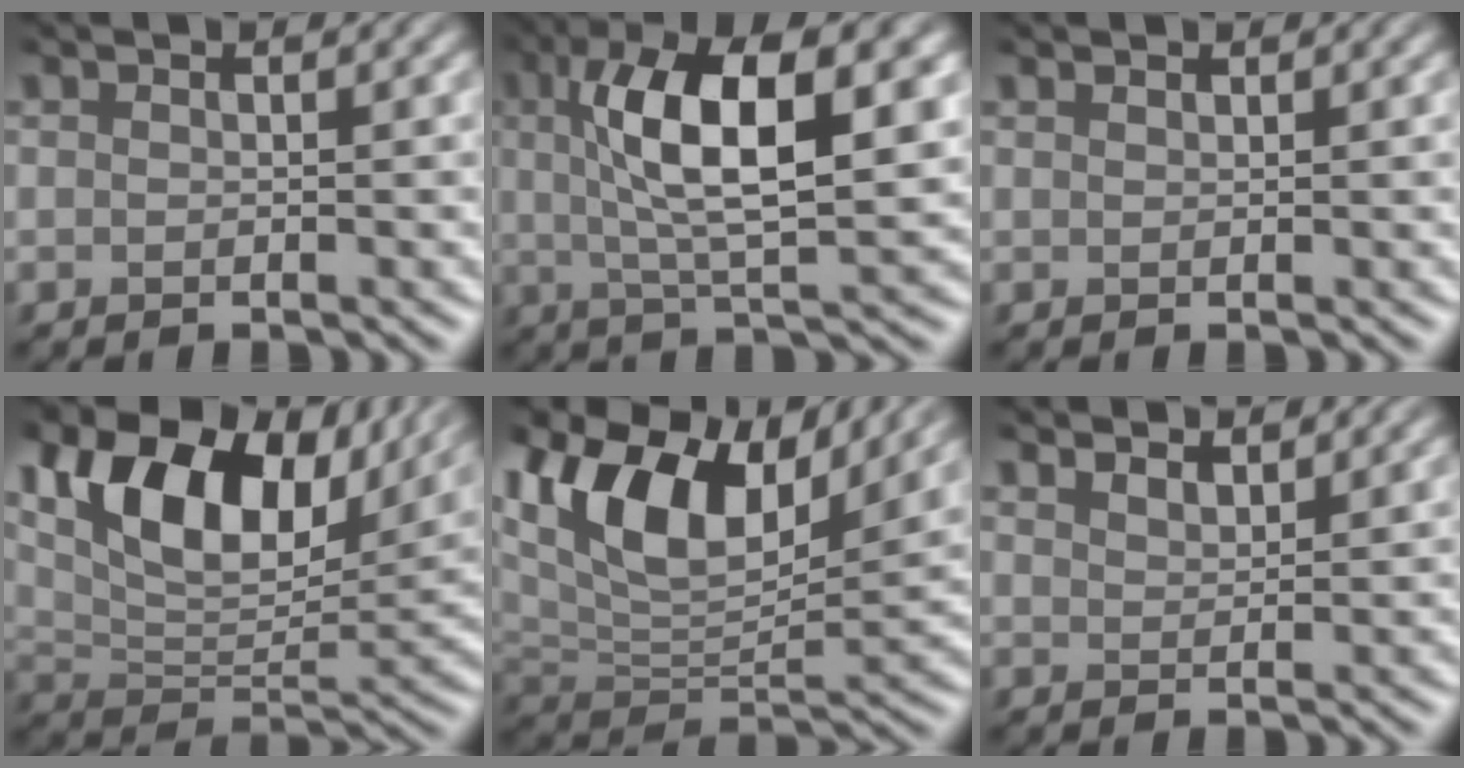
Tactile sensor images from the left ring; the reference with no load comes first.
{"total": 9.9, "force": [2.3, 3.2, 9.1], "torque": [-0.149, 0.008, 0.037]}
{"total": 0.6, "force": [0.6, 0.1, 0.0], "torque": [0.000, 0.000, 0.013]}
{"total": 13.9, "force": [6.6, 7.5, 9.6], "torque": [-0.158, 0.011, 0.118]}
{"total": 12.5, "force": [6.8, 6.3, 8.3], "torque": [-0.161, 0.023, 0.119]}
{"total": 3.9, "force": [3.7, 0.9, 1.1], "torque": [-0.016, -0.001, 0.056]}